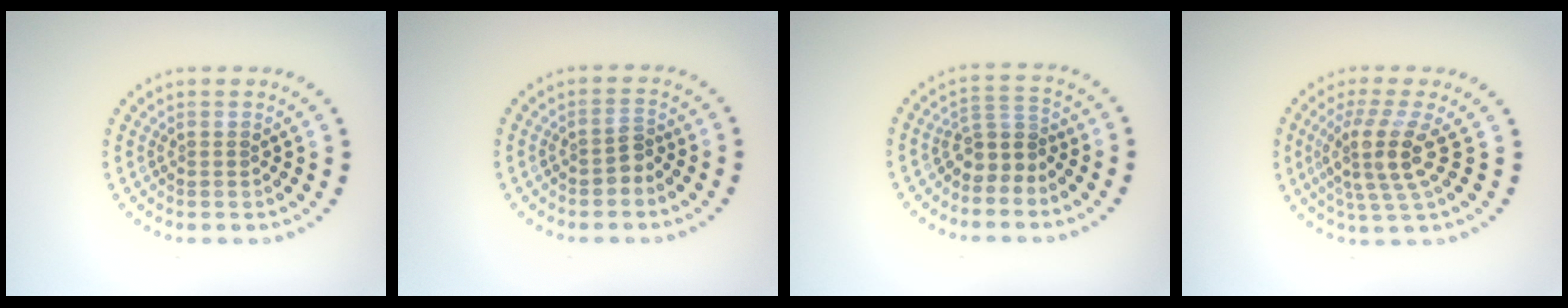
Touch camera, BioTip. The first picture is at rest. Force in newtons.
{"total": 1.4, "press": 1.2, "slide": 0.6}
{"total": 2.8, "press": 2.0, "slide": 2.0}
{"total": 4.1, "press": 3.0, "slide": 2.8}